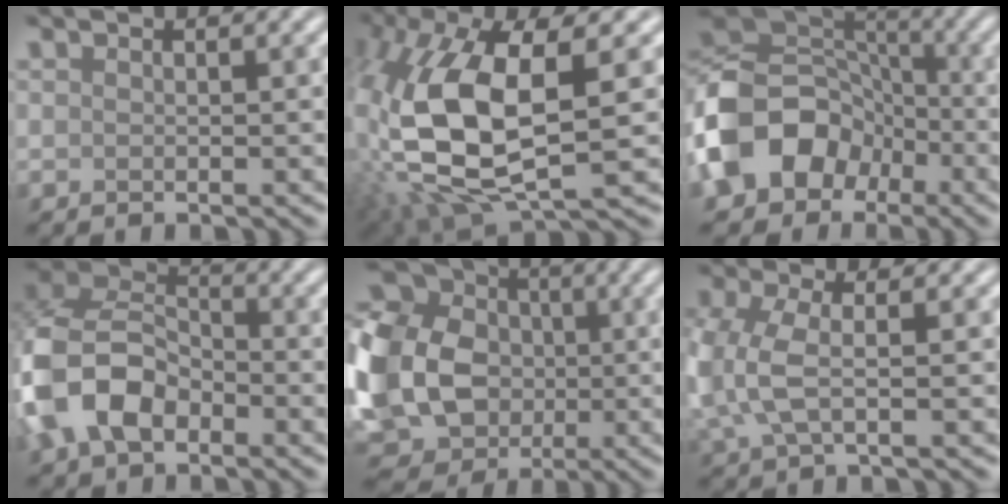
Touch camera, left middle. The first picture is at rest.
{"total": 13.1, "force": [0.1, 6.5, 11.3], "torque": [-0.257, -0.025, 0.009]}
{"total": 12.5, "force": [-4.9, 9.9, 5.8], "torque": [-0.127, 0.008, -0.114]}
{"total": 9.6, "force": [-2.9, 6.7, 6.3], "torque": [-0.154, -0.003, -0.067]}
{"total": 19.9, "force": [-0.1, 17.0, 10.4], "torque": [-0.255, 0.007, -0.044]}
{"total": 4.7, "force": [-0.3, 2.4, 4.1], "torque": [-0.114, 0.000, -0.010]}